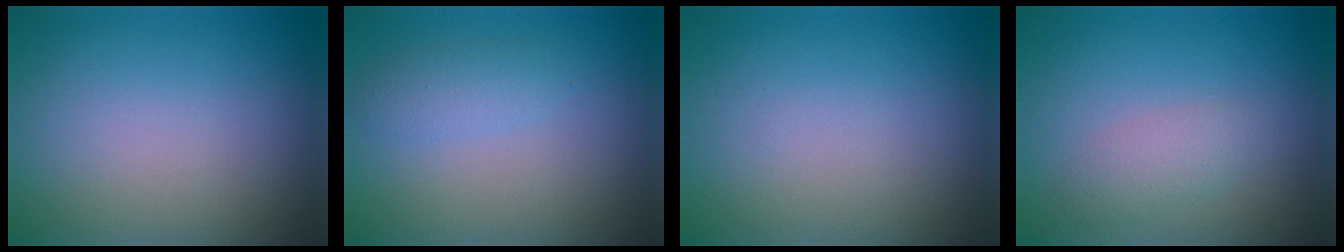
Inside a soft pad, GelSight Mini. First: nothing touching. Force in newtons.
{"total": 1.8, "press": 1.8, "slide": 0.1}
{"total": 0.0}
{"total": 2.1, "press": 2.1, "slide": 0.0}